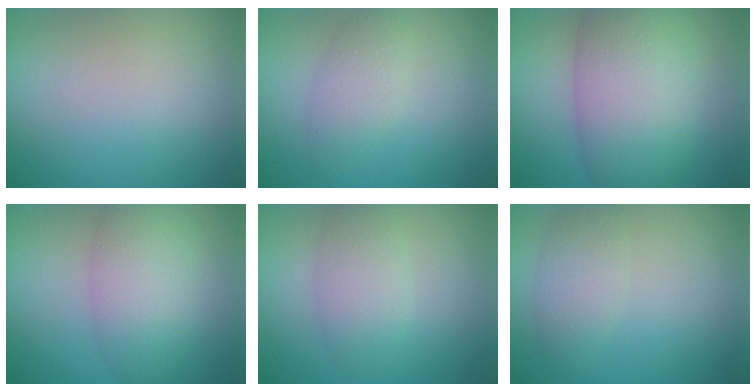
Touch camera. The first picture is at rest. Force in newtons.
{"total": 2.7, "press": 2.7, "slide": 0.2}
{"total": 10.7, "press": 10.7, "slide": 0.3}
{"total": 5.2, "press": 5.2, "slide": 0.2}
{"total": 3.3, "press": 3.3, "slide": 0.1}
{"total": 2.9, "press": 2.9, "slide": 0.1}